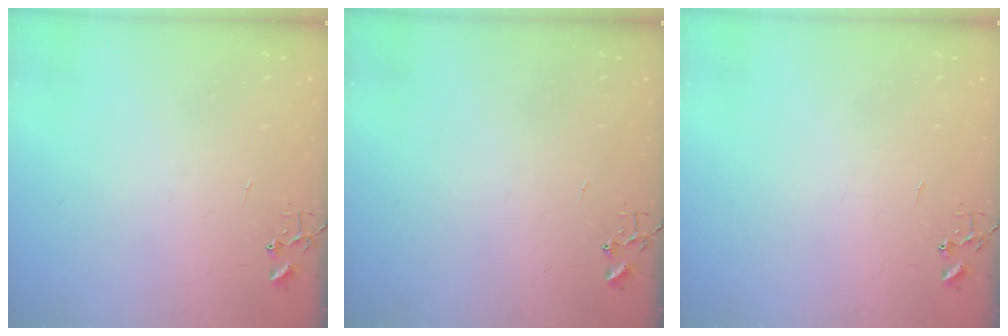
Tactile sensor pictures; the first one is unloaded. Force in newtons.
{"total": 0.0}
{"total": 0.0}